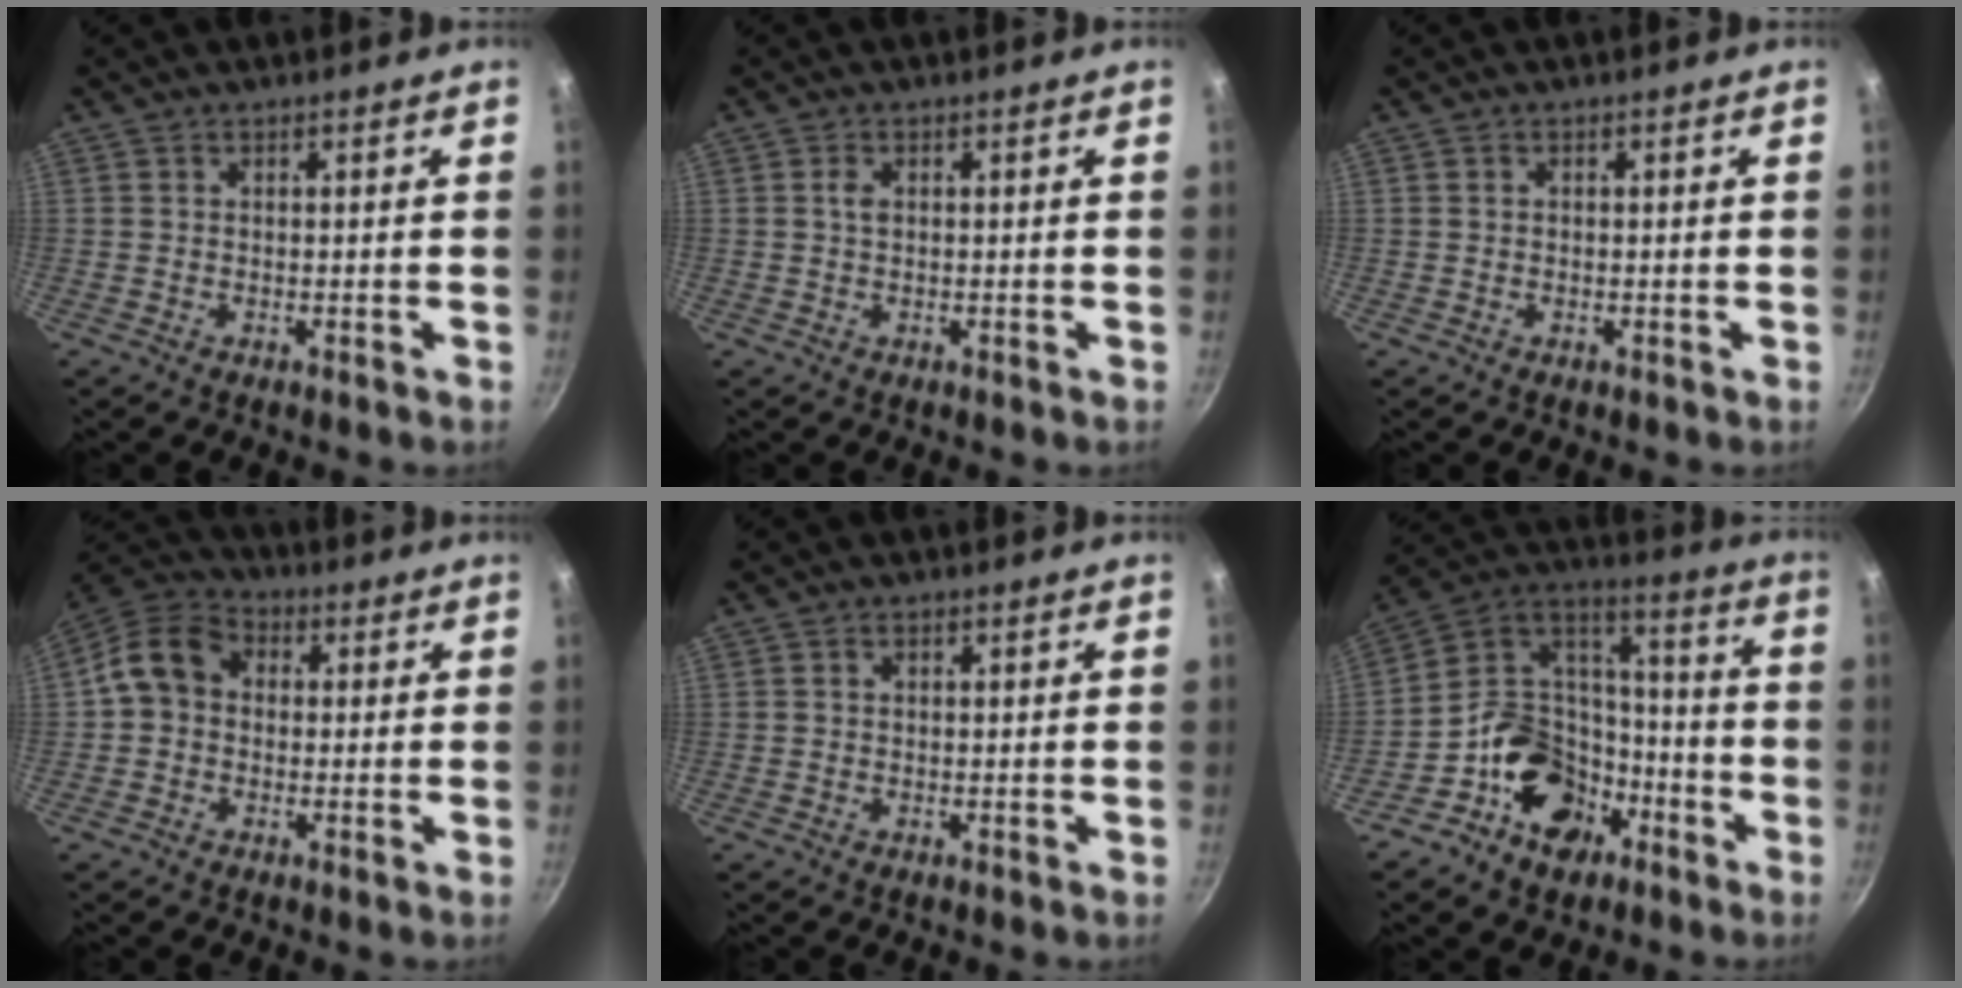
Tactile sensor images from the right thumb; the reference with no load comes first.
{"total": 1.6, "force": [0.3, 1.1, 1.2], "torque": [-0.019, 0.001, 0.004]}
{"total": 0.5, "force": [0.1, 0.5, 0.2], "torque": [-0.002, 0.003, 0.001]}
{"total": 9.2, "force": [0.4, 7.5, 5.3], "torque": [-0.074, 0.026, -0.016]}
{"total": 0.8, "force": [0.2, 0.6, 0.5], "torque": [-0.007, 0.005, 0.003]}
{"total": 17.8, "force": [-8.2, 13.1, 8.9], "torque": [-0.120, 0.078, -0.149]}